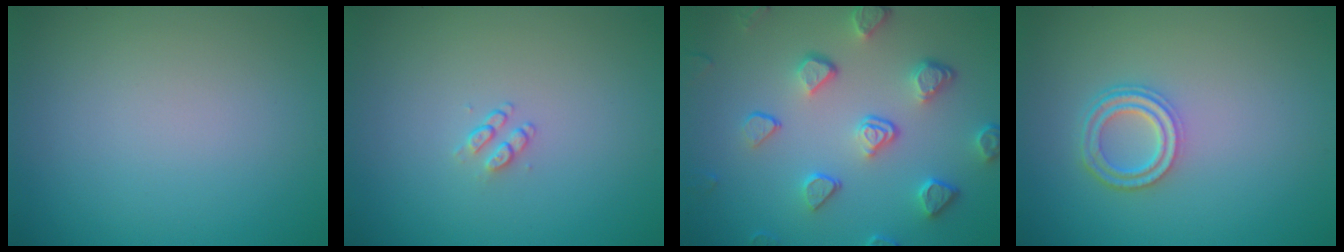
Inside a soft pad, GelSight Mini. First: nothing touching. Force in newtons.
{"total": 1.1, "press": 0.7, "slide": 0.8}
{"total": 5.0, "press": 3.8, "slide": 3.2}
{"total": 3.2, "press": 2.5, "slide": 2.1}